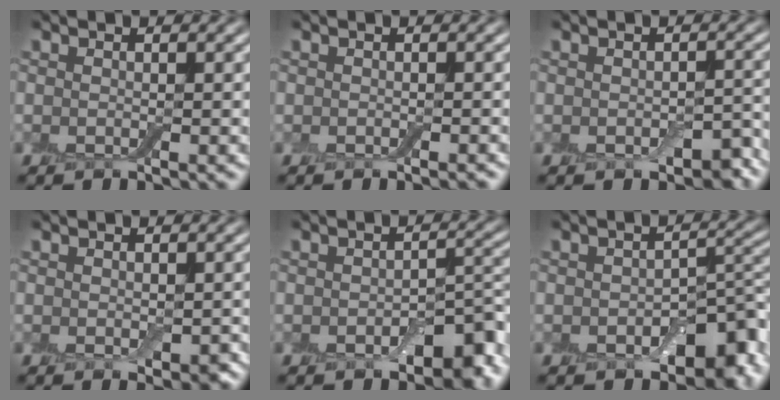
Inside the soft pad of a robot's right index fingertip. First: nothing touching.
{"total": 0.7, "force": [-0.5, 0.3, 0.4], "torque": [-0.005, -0.003, -0.005]}
{"total": 2.6, "force": [-1.4, 1.4, 1.6], "torque": [-0.023, -0.009, -0.015]}
{"total": 1.6, "force": [-0.2, 0.9, 1.2], "torque": [-0.018, -0.008, 0.001]}
{"total": 5.0, "force": [-2.0, 2.7, 3.7], "torque": [-0.043, -0.001, -0.028]}
{"total": 6.6, "force": [-2.6, 3.9, 4.7], "torque": [-0.051, -0.007, -0.037]}